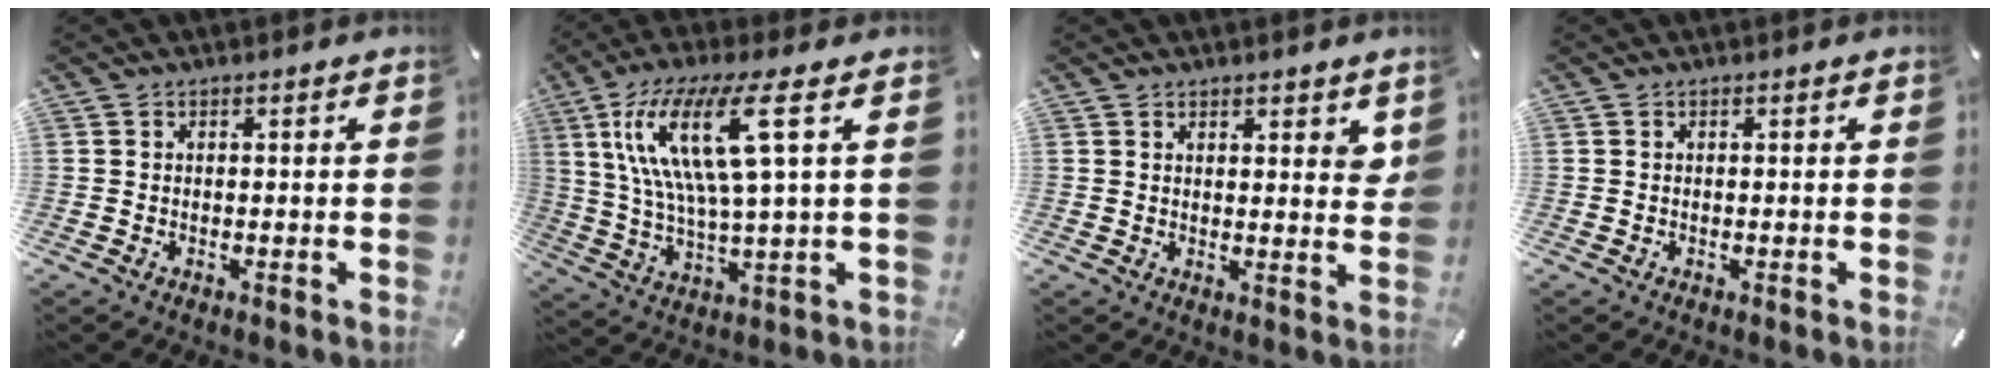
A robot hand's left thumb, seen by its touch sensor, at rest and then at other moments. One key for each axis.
{"total": 17.4, "fx": 5.9, "fy": 3.7, "fz": 16.0, "tx": -0.341, "ty": -0.004, "tz": 0.086}
{"total": 3.8, "fx": 2.9, "fy": 1.5, "fz": 2.0, "tx": -0.020, "ty": -0.021, "tz": 0.048}
{"total": 0.0}